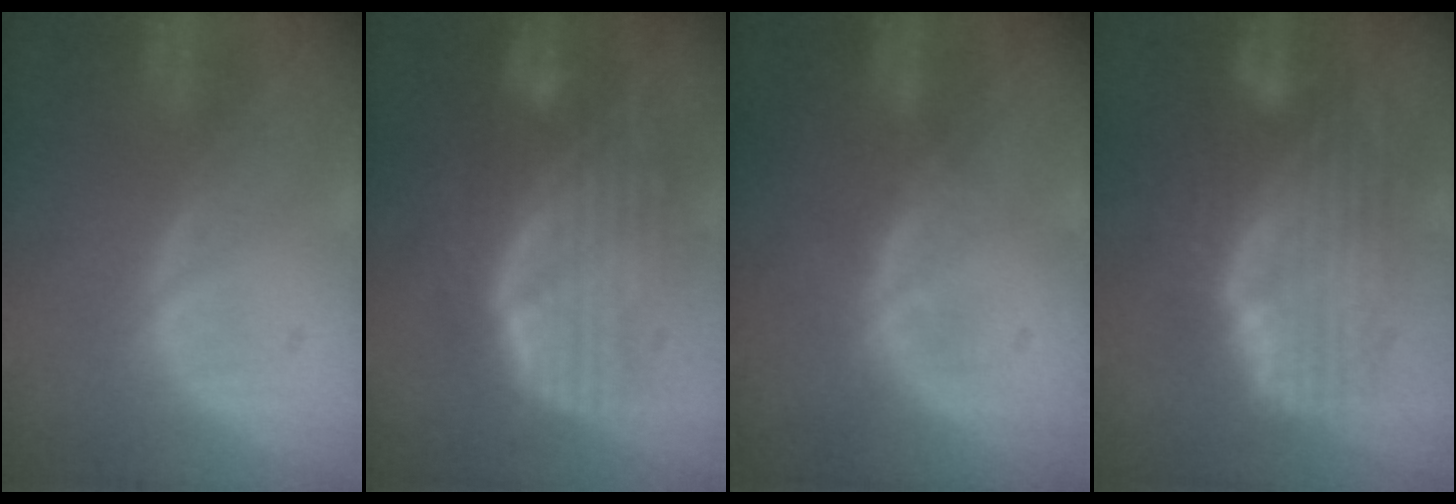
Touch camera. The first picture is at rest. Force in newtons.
{"total": 10.5, "press": 9.0, "slide": 5.3}
{"total": 1.1, "press": 1.1, "slide": 0.2}
{"total": 9.8, "press": 8.6, "slide": 4.8}